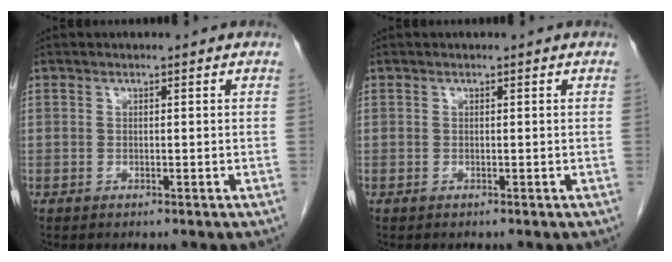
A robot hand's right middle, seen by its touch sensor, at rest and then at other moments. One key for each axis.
{"total": 0.0}